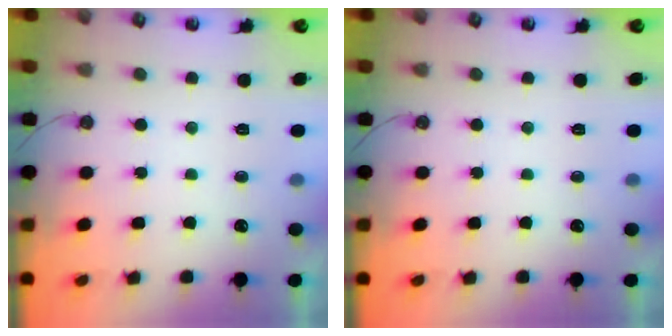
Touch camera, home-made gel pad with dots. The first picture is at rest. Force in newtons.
{"total": 0.0}